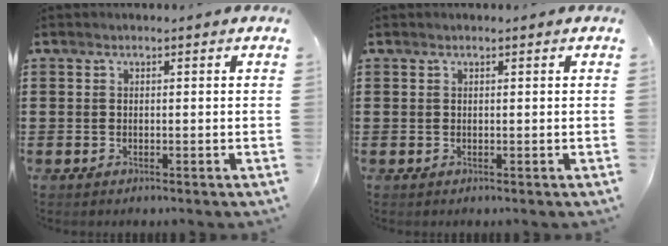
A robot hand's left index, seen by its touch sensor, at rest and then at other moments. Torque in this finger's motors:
{"motor_torque": [-0.56, 0.99, -0.05, -0.01]}